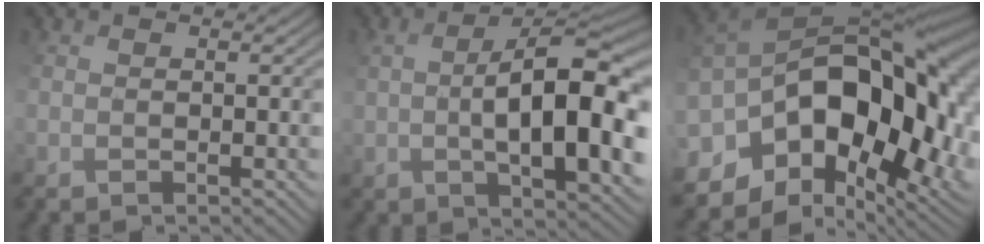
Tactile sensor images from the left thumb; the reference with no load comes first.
{"total": 11.3, "force": [-0.3, 4.6, 10.3], "torque": [-0.164, 0.001, 0.013]}
{"total": 18.8, "force": [-2.1, 12.5, 13.9], "torque": [-0.272, -0.020, -0.015]}